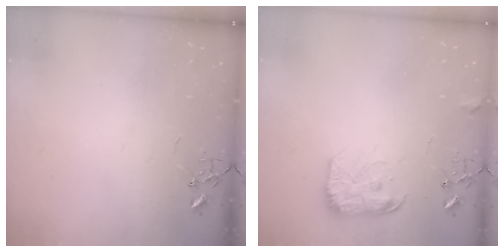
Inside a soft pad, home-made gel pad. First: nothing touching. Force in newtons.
{"total": 12.4, "press": 12.4, "slide": 0.7}